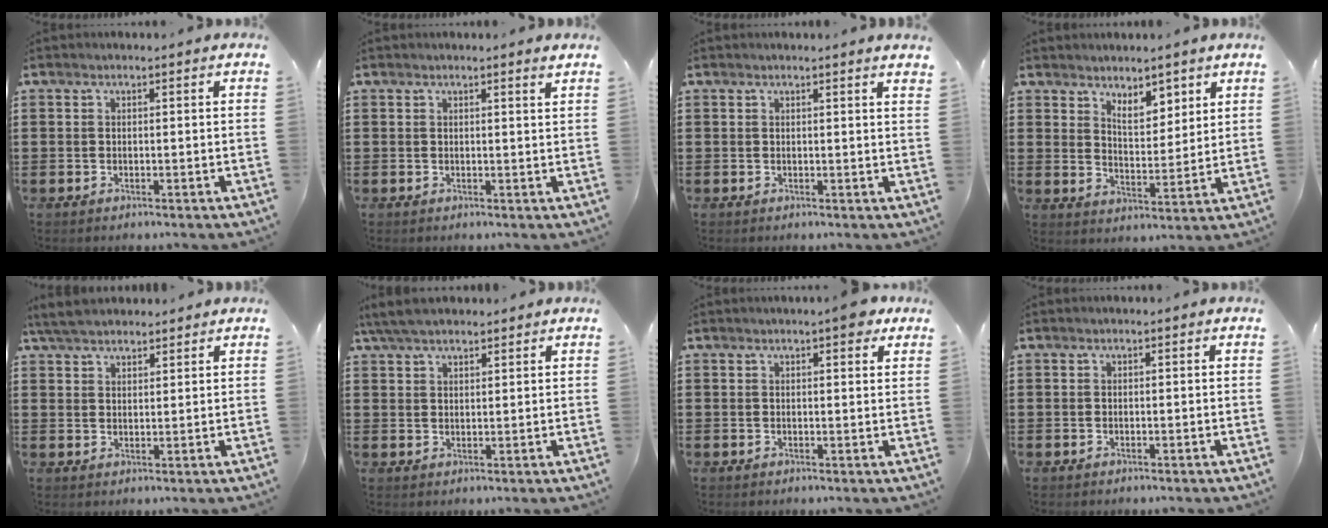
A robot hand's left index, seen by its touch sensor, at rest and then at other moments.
{"total": 1.1, "force": [0.9, -0.1, 0.6], "torque": [-0.005, -0.006, 0.015]}
{"total": 1.0, "force": [0.8, -0.2, 0.6], "torque": [-0.012, -0.003, 0.016]}
{"total": 5.0, "force": [4.0, 2.2, 1.9], "torque": [-0.028, -0.015, 0.069]}
{"total": 4.4, "force": [4.0, 1.2, 1.5], "torque": [-0.042, -0.001, 0.076]}
{"total": 4.5, "force": [3.8, 1.2, 2.2], "torque": [-0.052, 0.001, 0.072]}
{"total": 3.2, "force": [2.3, 0.6, 2.2], "torque": [-0.031, 0.001, 0.038]}
{"total": 0.0}